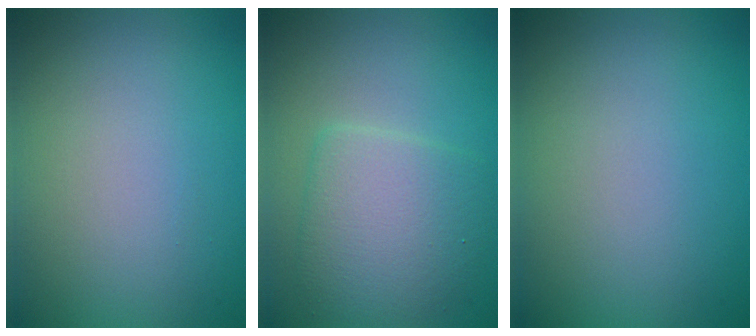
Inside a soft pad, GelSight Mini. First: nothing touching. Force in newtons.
{"total": 4.7, "press": 4.7, "slide": 0.1}
{"total": 0.0}